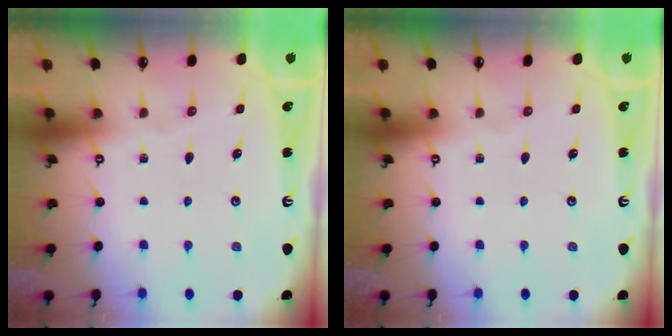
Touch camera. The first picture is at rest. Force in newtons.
{"total": 0.0}